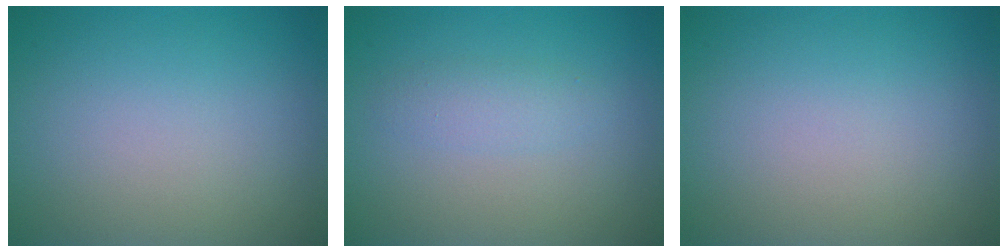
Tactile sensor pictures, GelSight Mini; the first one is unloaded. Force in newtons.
{"total": 1.6, "press": 1.6, "slide": 0.1}
{"total": 0.0}